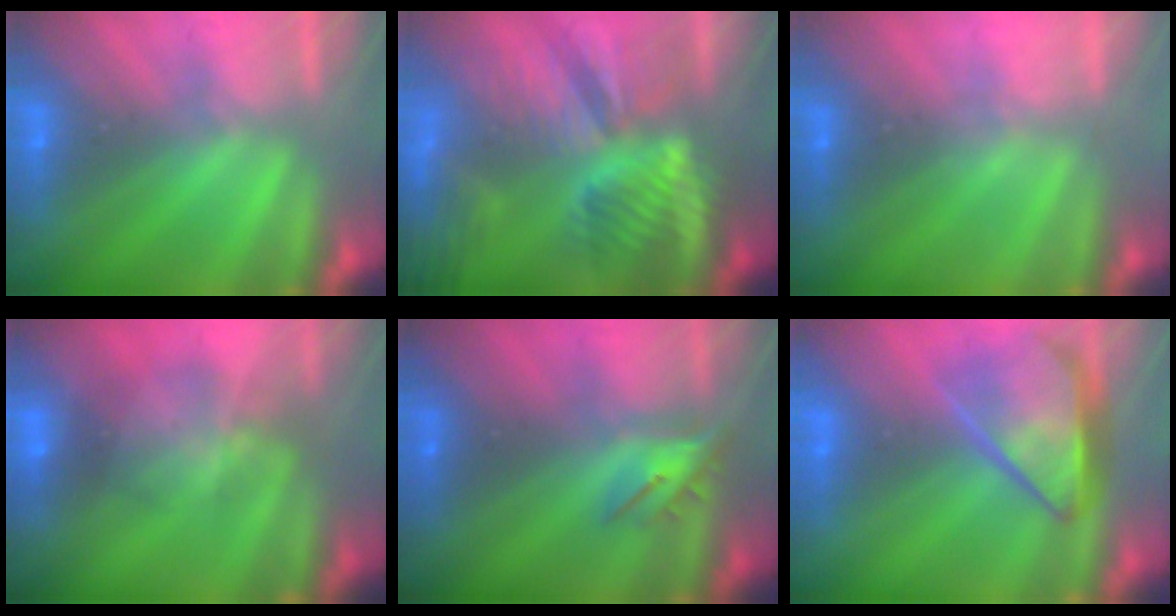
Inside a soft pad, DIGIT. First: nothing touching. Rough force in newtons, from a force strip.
{"total": 8.5}
{"total": 2.1}
{"total": 7.0}
{"total": 4.4}
{"total": 3.8}